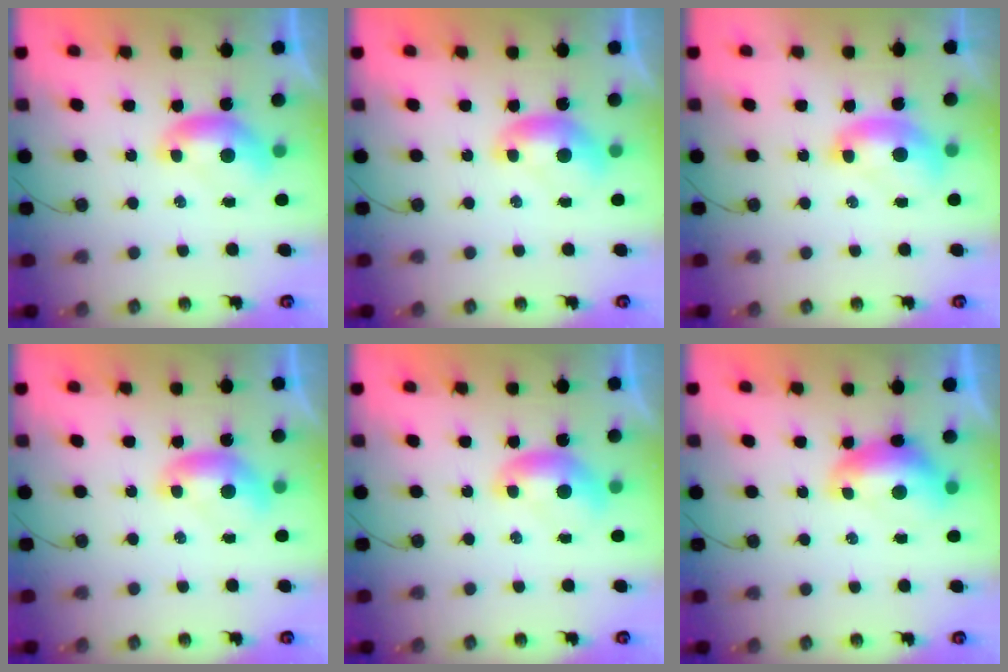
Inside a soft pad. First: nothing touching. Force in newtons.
{"total": 0.0}
{"total": 2.3, "press": 2.3, "slide": 0.3}
{"total": 0.0}
{"total": 0.0}
{"total": 1.2, "press": 1.1, "slide": 0.4}